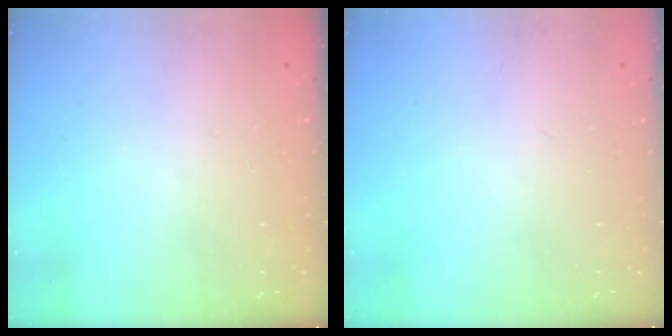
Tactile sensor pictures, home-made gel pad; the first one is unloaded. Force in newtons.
{"total": 0.0}